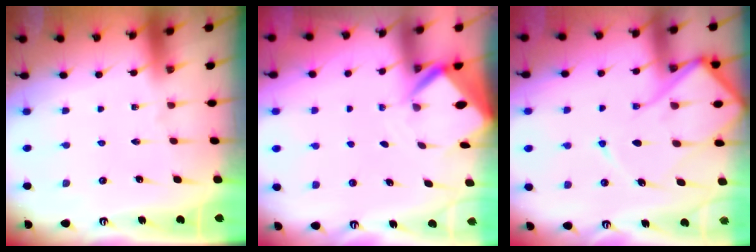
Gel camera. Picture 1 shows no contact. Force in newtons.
{"total": 3.0, "press": 3.0, "slide": 0.2}
{"total": 13.4, "press": 13.3, "slide": 1.5}